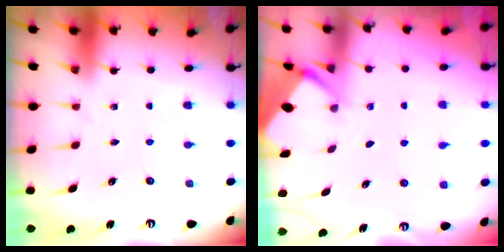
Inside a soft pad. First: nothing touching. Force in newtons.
{"total": 2.3, "press": 2.3, "slide": 0.1}